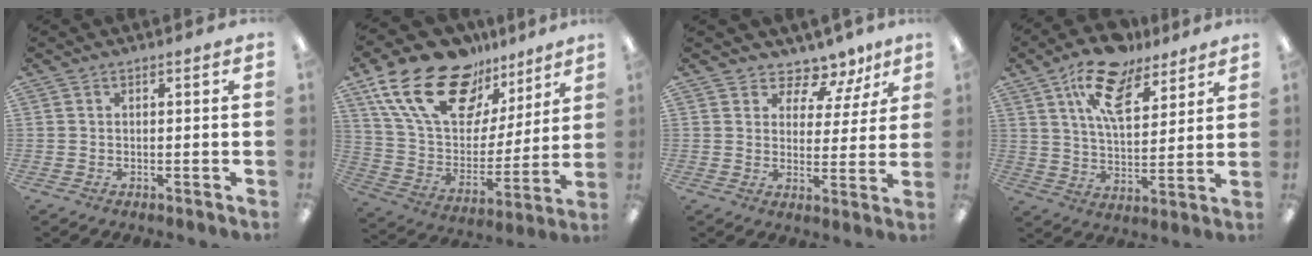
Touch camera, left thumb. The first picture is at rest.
{"total": 22.9, "force": [14.3, 12.8, 12.5], "torque": [-0.227, -0.068, 0.261]}
{"total": 7.7, "force": [6.3, 3.9, 2.1], "torque": [-0.034, -0.051, 0.114]}
{"total": 15.1, "force": [9.6, 7.1, 9.2], "torque": [-0.153, -0.036, 0.169]}